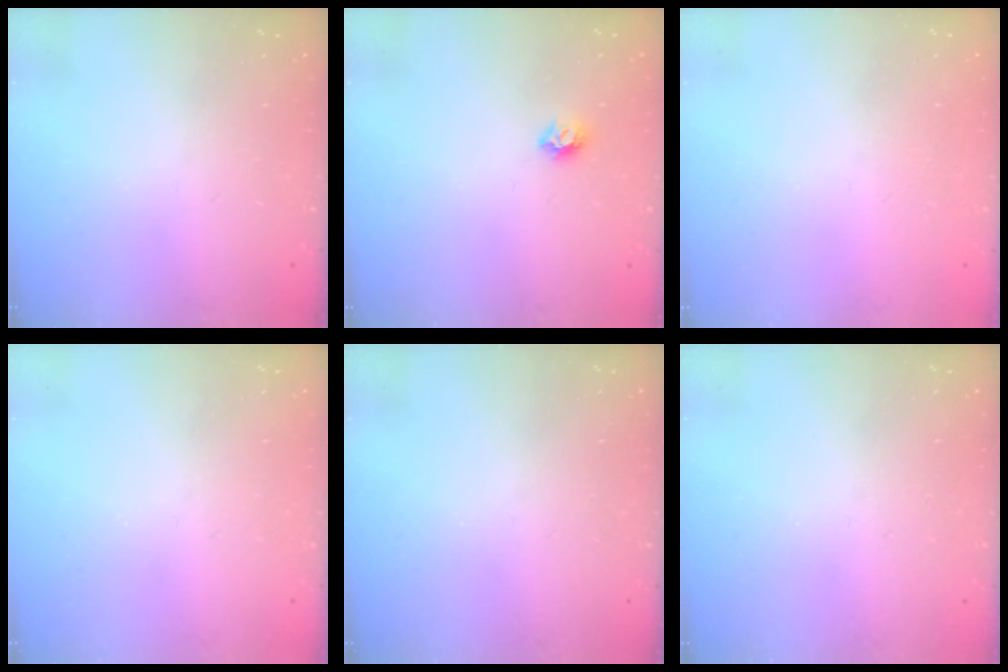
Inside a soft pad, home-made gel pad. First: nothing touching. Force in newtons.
{"total": 6.0, "press": 5.9, "slide": 0.7}
{"total": 0.8, "press": 0.8, "slide": 0.0}
{"total": 0.0}
{"total": 0.0}
{"total": 0.0}